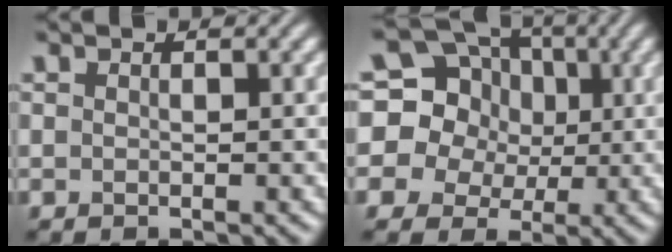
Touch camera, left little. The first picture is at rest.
{"total": 15.8, "force": [4.3, 14.1, 5.8], "torque": [-0.146, 0.044, 0.055]}